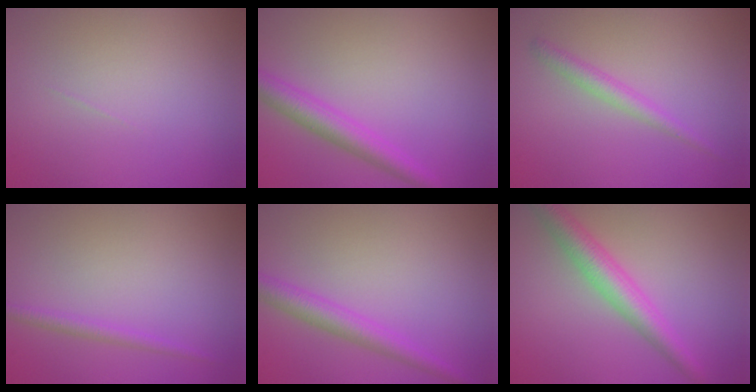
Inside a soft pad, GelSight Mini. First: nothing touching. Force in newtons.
{"total": 3.5, "press": 3.5, "slide": 0.1}
{"total": 1.8, "press": 1.8, "slide": 0.1}
{"total": 1.4, "press": 1.4, "slide": 0.1}
{"total": 3.0, "press": 3.0, "slide": 0.1}
{"total": 4.2, "press": 4.2, "slide": 0.1}